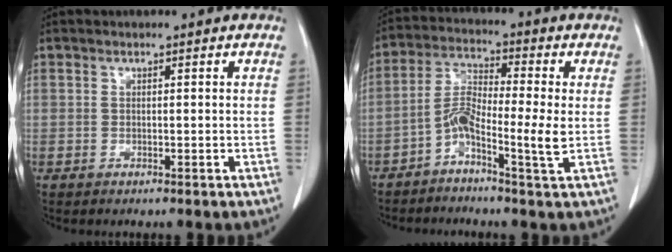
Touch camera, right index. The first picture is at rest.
{"total": 6.9, "force": [-2.3, 0.3, 6.5], "torque": [-0.135, 0.016, -0.053]}